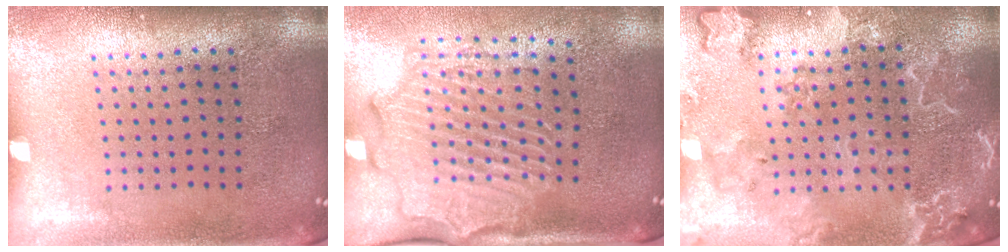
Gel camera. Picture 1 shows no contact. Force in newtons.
{"total": 2.6, "press": 2.2, "slide": 1.4}
{"total": 2.6, "press": 2.5, "slide": 0.9}